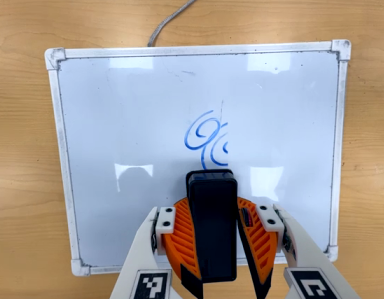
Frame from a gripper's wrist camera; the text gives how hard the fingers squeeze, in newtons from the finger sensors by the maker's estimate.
{"total": 10.4, "left": 9.6, "right": 11.2}